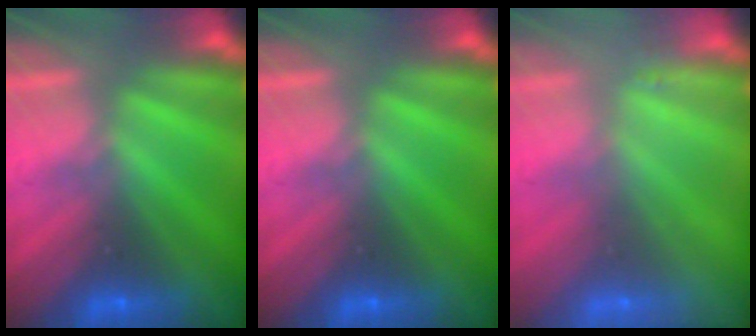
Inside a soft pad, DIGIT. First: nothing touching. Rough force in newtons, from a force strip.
{"total": 0.0}
{"total": 2.2}